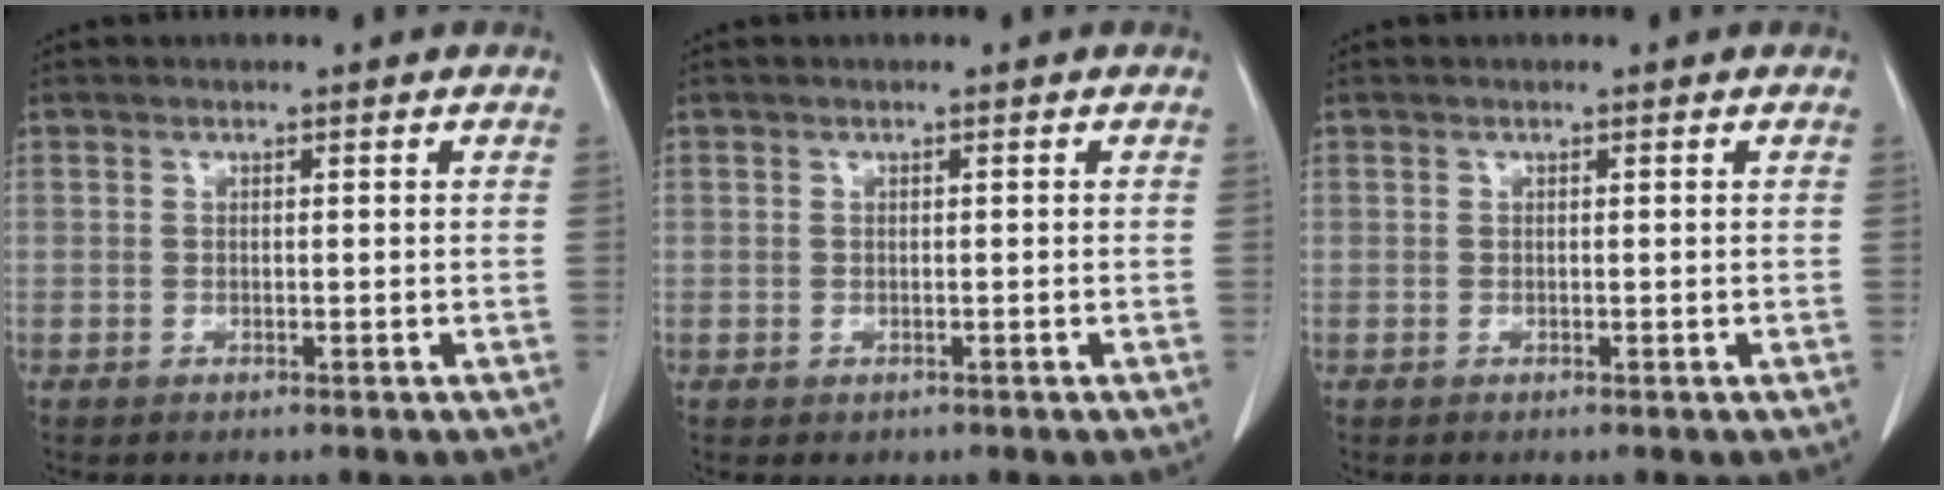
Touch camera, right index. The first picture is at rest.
{"total": 0.9, "force": [-0.3, 0.8, 0.1], "torque": [-0.003, 0.004, 0.000]}
{"total": 0.0}